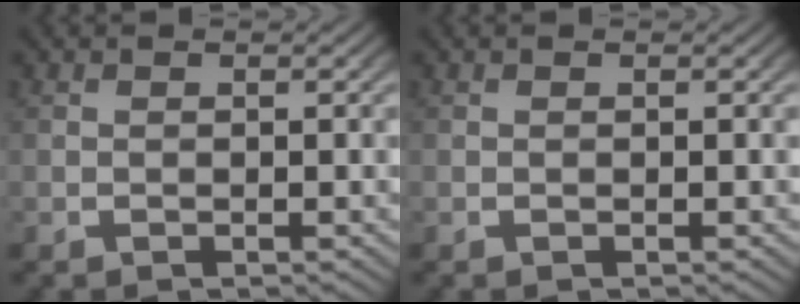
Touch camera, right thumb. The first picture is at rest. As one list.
[{"total": 0.0}]